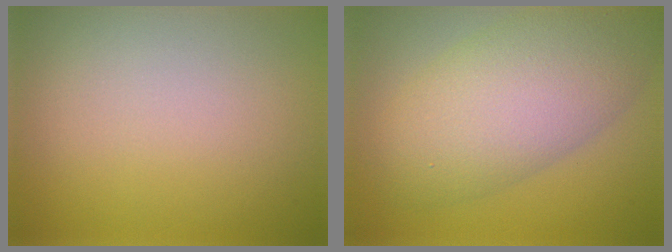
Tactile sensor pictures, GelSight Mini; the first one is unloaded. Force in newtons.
{"total": 8.6, "press": 8.6, "slide": 0.6}